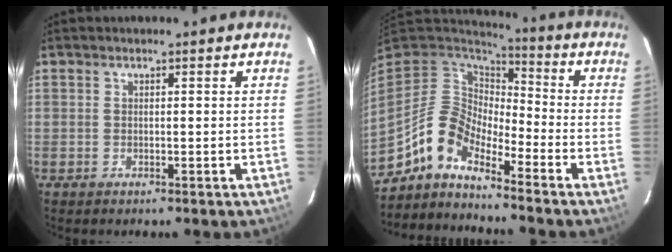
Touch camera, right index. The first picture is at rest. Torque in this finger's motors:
{"motor_torque": [0.28, -0.16, -0.33, -0.21]}